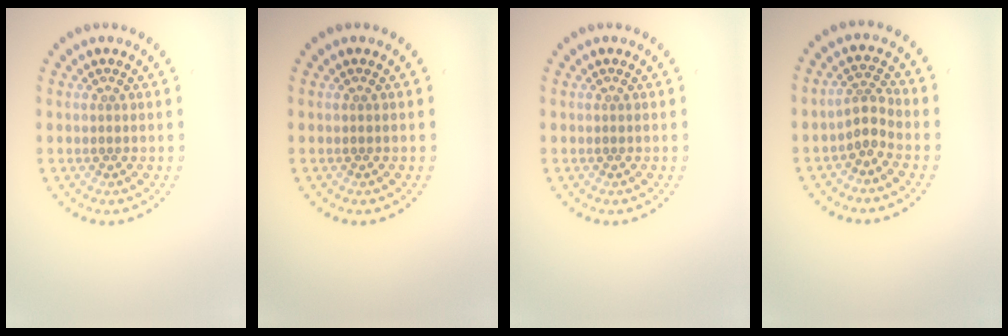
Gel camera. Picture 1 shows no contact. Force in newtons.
{"total": 0.0}
{"total": 0.0}
{"total": 2.1, "press": 1.5, "slide": 1.5}